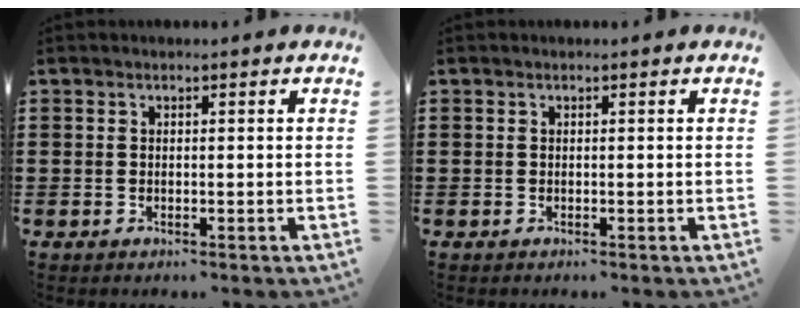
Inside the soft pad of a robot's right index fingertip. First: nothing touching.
{"total": 0.0}